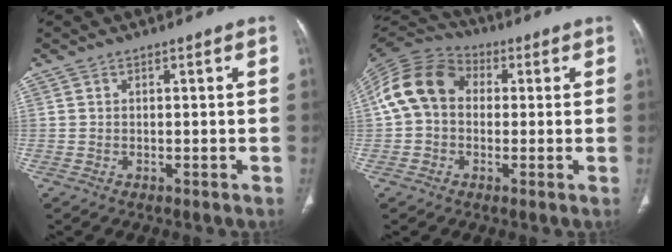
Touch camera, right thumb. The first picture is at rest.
{"total": 12.4, "force": [1.1, 9.7, 7.6], "torque": [-0.142, 0.035, 0.008]}